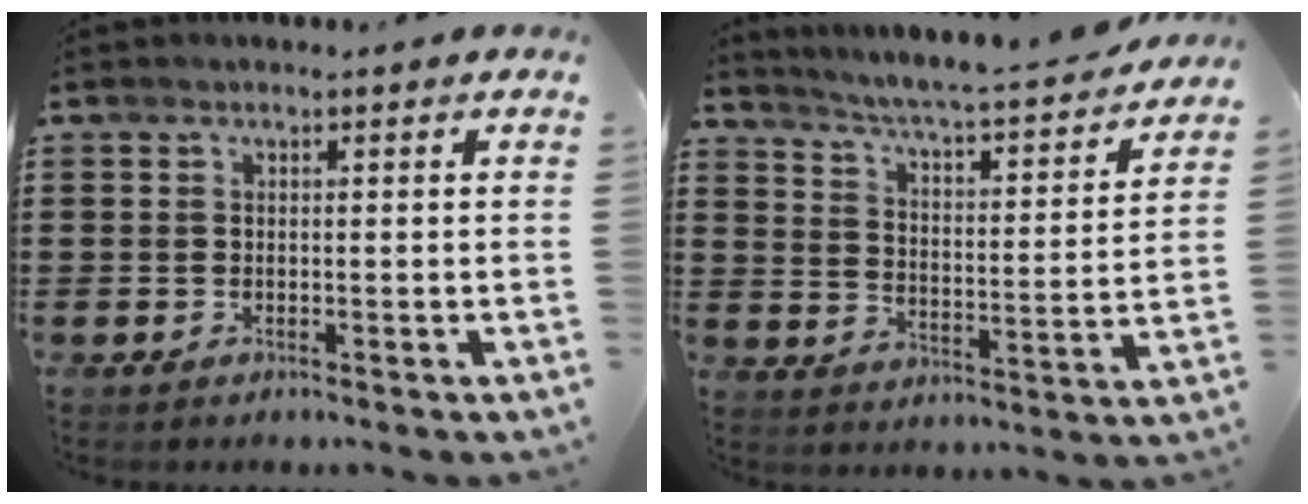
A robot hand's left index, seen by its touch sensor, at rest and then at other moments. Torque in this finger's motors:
{"motor_torque": [0.76, -0.12, 0.56, 0.15]}